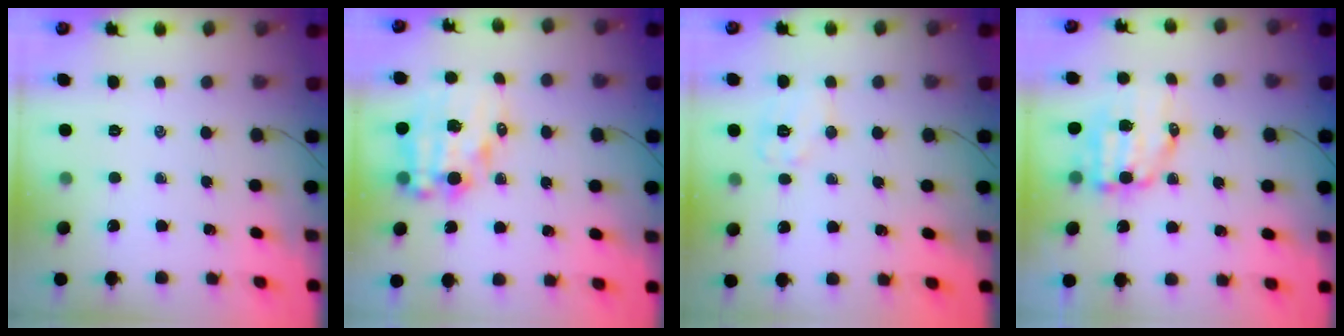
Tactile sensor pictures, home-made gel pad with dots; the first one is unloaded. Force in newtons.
{"total": 13.3, "press": 12.9, "slide": 3.3}
{"total": 7.6, "press": 7.5, "slide": 1.0}
{"total": 9.1, "press": 8.9, "slide": 1.9}